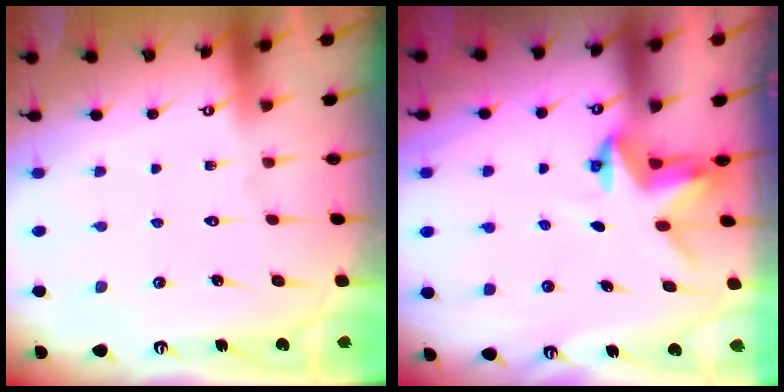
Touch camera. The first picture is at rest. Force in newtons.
{"total": 3.2, "press": 3.2, "slide": 0.2}